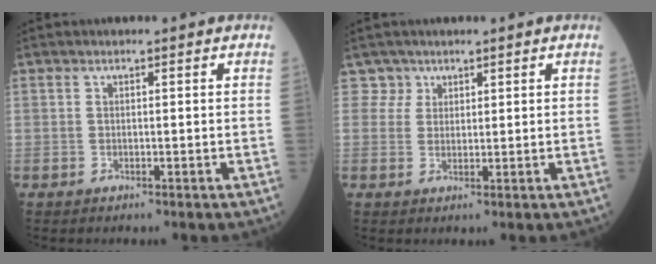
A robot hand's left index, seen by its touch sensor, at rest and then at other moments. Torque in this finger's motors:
{"motor_torque": [-0.19, 0.12, -0.09, -0.05]}